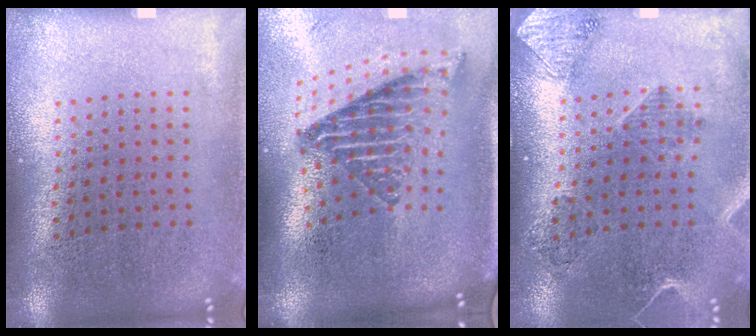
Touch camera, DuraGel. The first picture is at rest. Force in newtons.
{"total": 2.2, "press": 1.5, "slide": 1.6}
{"total": 1.9, "press": 1.6, "slide": 0.9}